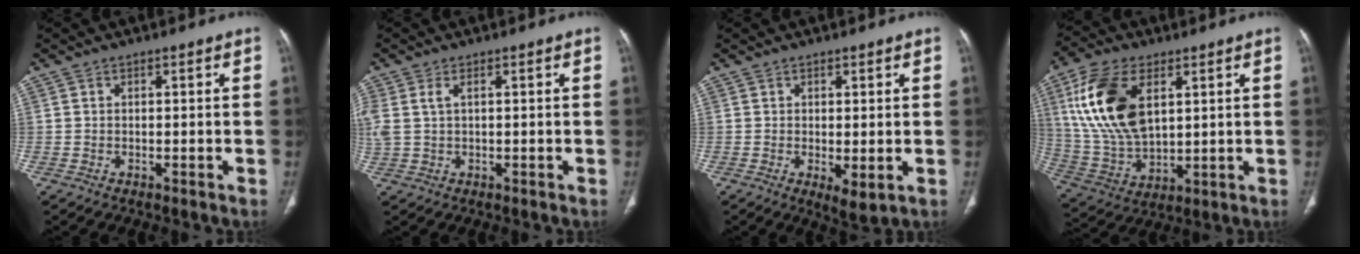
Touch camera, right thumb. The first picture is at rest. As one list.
[{"total": 4.8, "force": [1.2, 2.7, 3.8], "torque": [-0.115, 0.016, 0.031]}, {"total": 4.0, "force": [-0.8, 1.5, 3.6], "torque": [-0.063, -0.016, -0.010]}, {"total": 18.5, "force": [5.9, 10.2, 14.2], "torque": [-0.278, -0.015, 0.121]}]